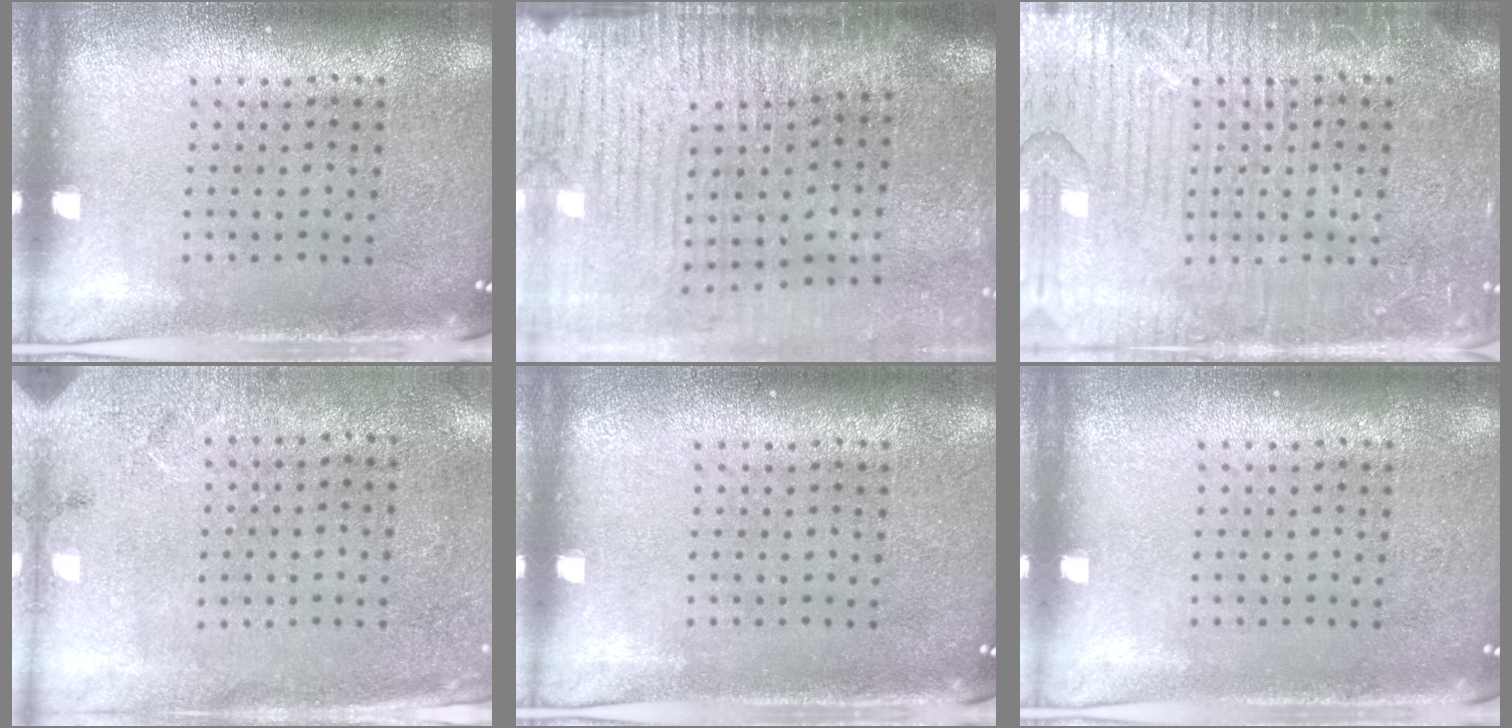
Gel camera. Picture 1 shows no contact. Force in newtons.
{"total": 4.2, "press": 3.6, "slide": 2.2}
{"total": 3.9, "press": 3.9, "slide": 0.6}
{"total": 2.7, "press": 2.2, "slide": 1.7}
{"total": 0.0}
{"total": 0.0}